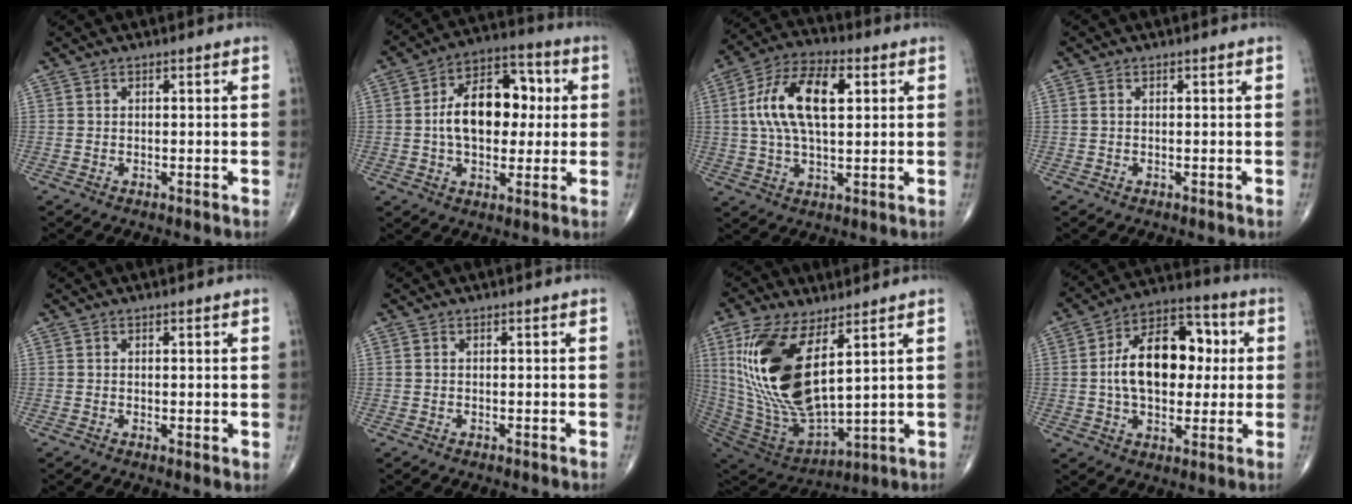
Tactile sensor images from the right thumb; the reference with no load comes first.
{"total": 15.4, "force": [1.0, 9.7, 11.9], "torque": [-0.155, 0.028, 0.008]}
{"total": 15.0, "force": [3.1, 7.3, 12.8], "torque": [-0.240, 0.017, 0.053]}
{"total": 0.9, "force": [0.2, 0.5, 0.7], "torque": [-0.018, 0.005, 0.006]}
{"total": 1.1, "force": [0.3, 0.4, 0.9], "torque": [-0.013, -0.005, 0.004]}
{"total": 0.6, "force": [0.2, 0.4, 0.5], "torque": [-0.010, 0.006, 0.005]}
{"total": 22.5, "force": [7.1, 9.9, 18.9], "torque": [-0.385, -0.041, 0.149]}
{"total": 17.9, "force": [1.6, 11.1, 13.9], "torque": [-0.191, 0.026, 0.020]}